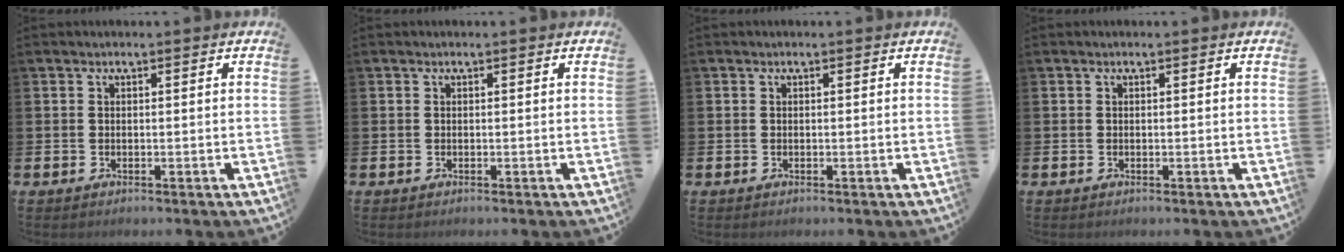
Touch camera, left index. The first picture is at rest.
{"total": 0.0}
{"total": 0.0}
{"total": 0.0}